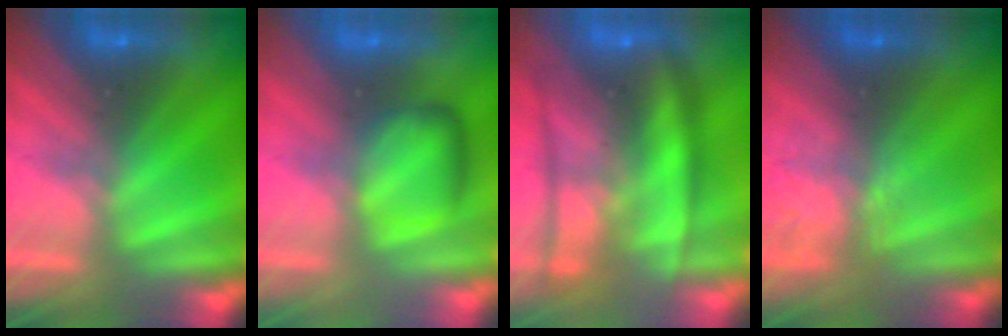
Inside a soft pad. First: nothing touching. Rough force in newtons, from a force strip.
{"total": 2.4}
{"total": 6.9}
{"total": 4.5}